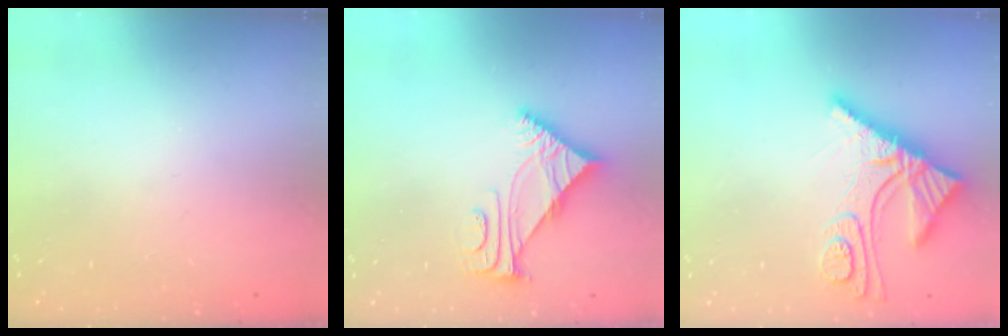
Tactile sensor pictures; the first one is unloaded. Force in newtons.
{"total": 5.6, "press": 5.5, "slide": 0.8}
{"total": 11.9, "press": 11.9, "slide": 1.0}